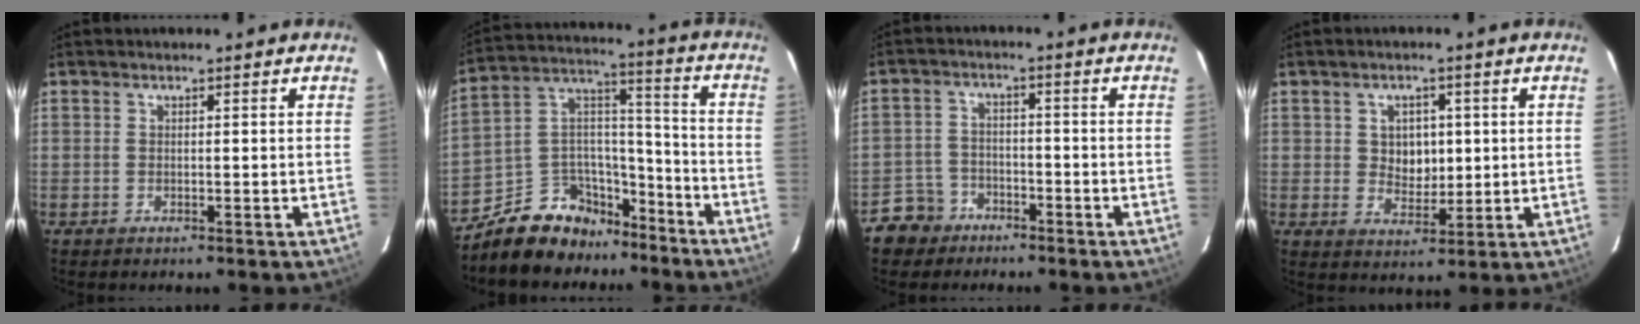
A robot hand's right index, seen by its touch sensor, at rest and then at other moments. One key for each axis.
{"total": 14.6, "fx": -11.0, "fy": 8.6, "fz": 4.3, "tx": -0.093, "ty": 0.073, "tz": -0.172}
{"total": 6.2, "fx": -4.2, "fy": 4.6, "fz": 0.3, "tx": -0.025, "ty": 0.022, "tz": -0.076}
{"total": 5.4, "fx": 0.8, "fy": 4.4, "fz": 3.1, "tx": -0.048, "ty": 0.006, "tz": 0.020}